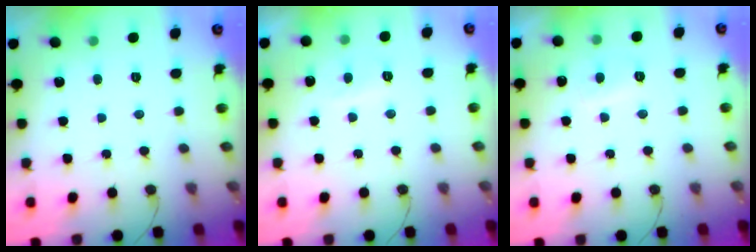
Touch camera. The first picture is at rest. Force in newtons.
{"total": 2.8, "press": 2.7, "slide": 0.6}
{"total": 3.6, "press": 3.6, "slide": 0.7}